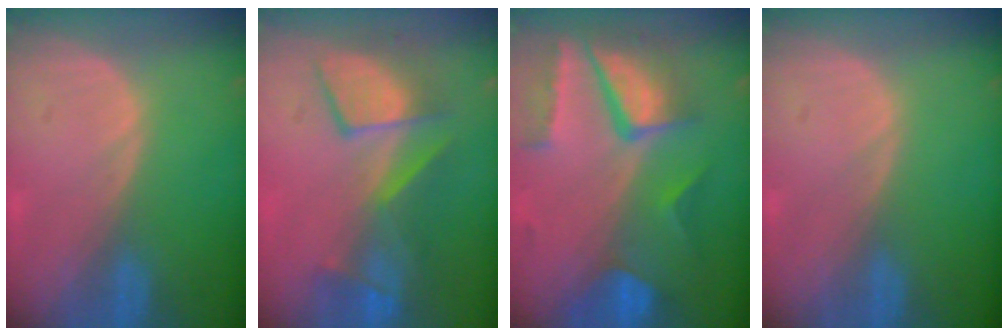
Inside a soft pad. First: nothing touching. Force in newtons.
{"total": 8.5, "press": 8.5, "slide": 0.2}
{"total": 10.5, "press": 8.9, "slide": 5.6}
{"total": 0.0}